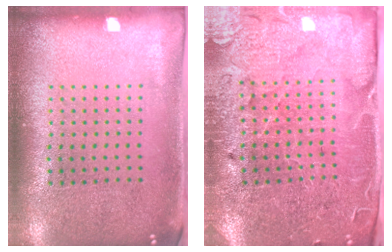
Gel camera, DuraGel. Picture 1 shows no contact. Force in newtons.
{"total": 3.7, "press": 3.6, "slide": 0.7}